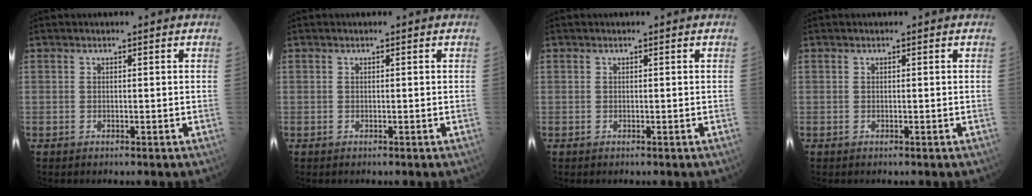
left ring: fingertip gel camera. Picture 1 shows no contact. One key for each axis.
{"total": 0.0}
{"total": 0.0}
{"total": 0.0}